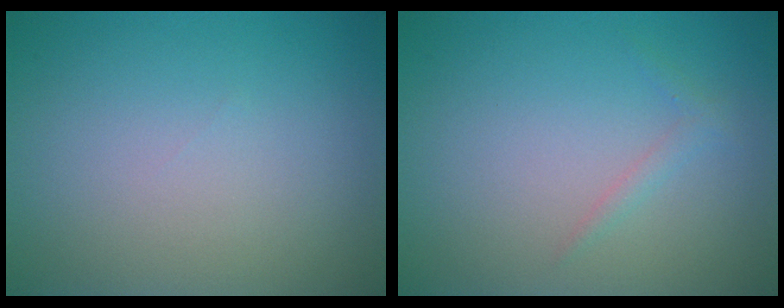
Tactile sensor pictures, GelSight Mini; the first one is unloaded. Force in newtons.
{"total": 0.9, "press": 0.9, "slide": 0.0}